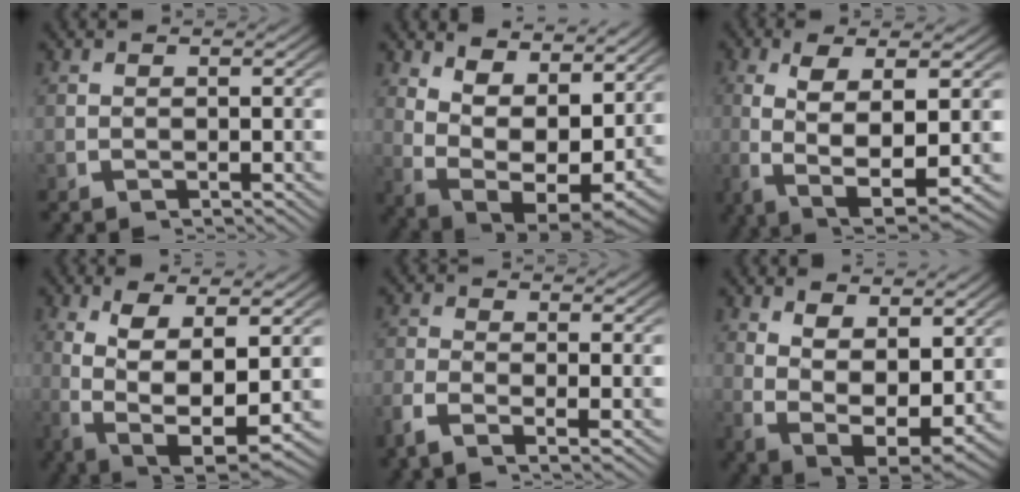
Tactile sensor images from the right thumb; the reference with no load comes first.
{"total": 10.9, "force": [0.5, 7.1, 8.3], "torque": [-0.171, -0.056, 0.028]}
{"total": 8.7, "force": [-1.4, 4.0, 7.6], "torque": [-0.170, -0.034, 0.001]}
{"total": 9.4, "force": [-1.1, 5.4, 7.7], "torque": [-0.177, -0.051, 0.012]}
{"total": 2.5, "force": [-1.0, 0.7, 2.2], "torque": [-0.054, -0.006, -0.022]}
{"total": 9.0, "force": [-0.4, 6.2, 6.4], "torque": [-0.142, -0.053, 0.014]}